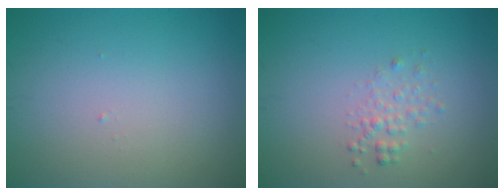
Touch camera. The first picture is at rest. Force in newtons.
{"total": 1.4, "press": 1.4, "slide": 0.1}